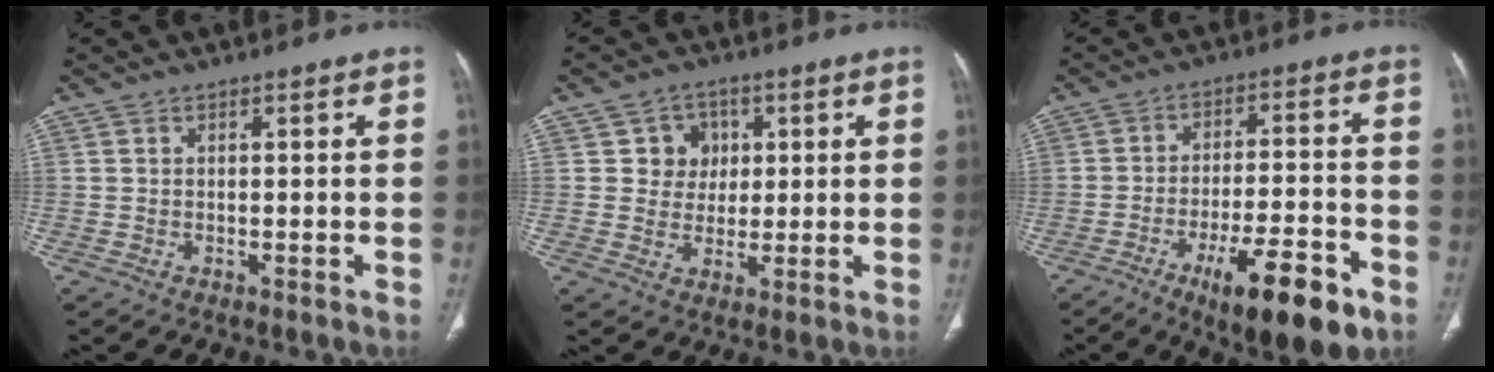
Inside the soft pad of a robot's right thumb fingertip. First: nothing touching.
{"total": 5.8, "force": [1.5, 5.4, 1.4], "torque": [0.014, 0.004, 0.019]}
{"total": 15.8, "force": [-8.3, 4.7, 12.6], "torque": [-0.181, 0.037, -0.122]}